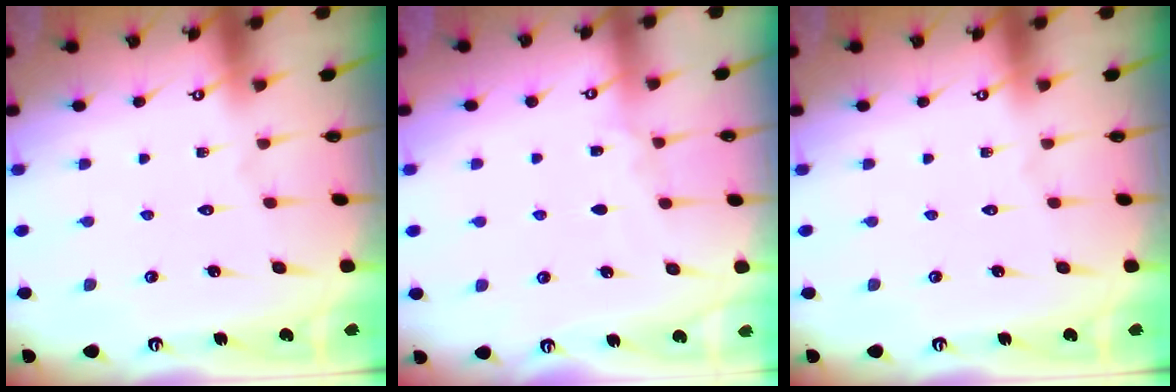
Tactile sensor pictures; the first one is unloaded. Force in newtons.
{"total": 3.0, "press": 3.0, "slide": 0.3}
{"total": 0.0}